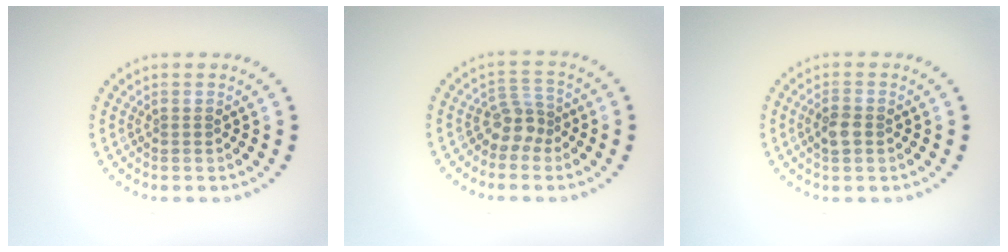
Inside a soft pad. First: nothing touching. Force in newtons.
{"total": 2.6, "press": 1.9, "slide": 1.7}
{"total": 1.8, "press": 1.8, "slide": 0.3}